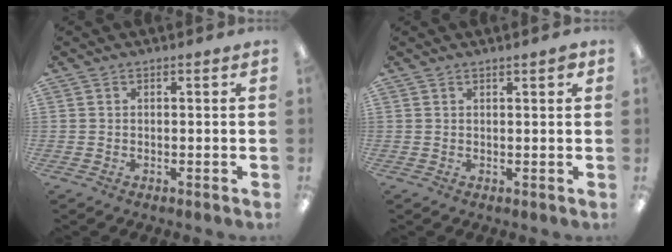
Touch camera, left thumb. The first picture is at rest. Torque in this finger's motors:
{"motor_torque": [-0.15, 0.00, -0.28, 0.08, 0.03]}